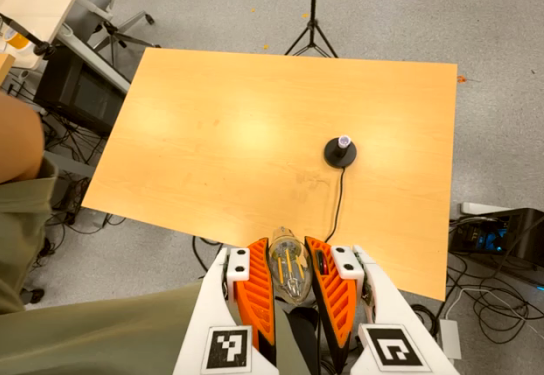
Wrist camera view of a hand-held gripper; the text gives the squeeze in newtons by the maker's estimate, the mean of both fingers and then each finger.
{"total": 19.3, "left": 21.1, "right": 17.6}